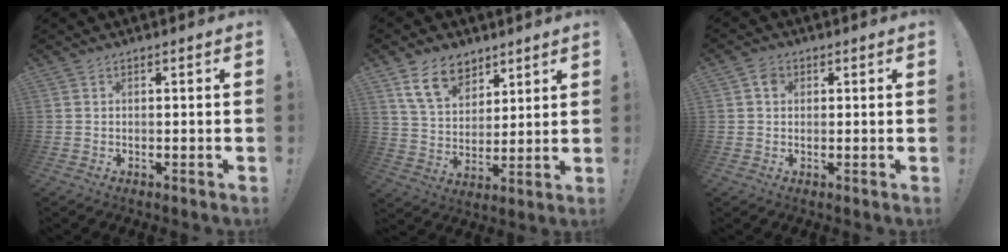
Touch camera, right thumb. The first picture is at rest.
{"total": 12.4, "force": [7.8, 8.1, 5.2], "torque": [-0.090, -0.037, 0.152]}
{"total": 2.9, "force": [0.8, 2.4, 1.5], "torque": [-0.026, 0.005, 0.014]}